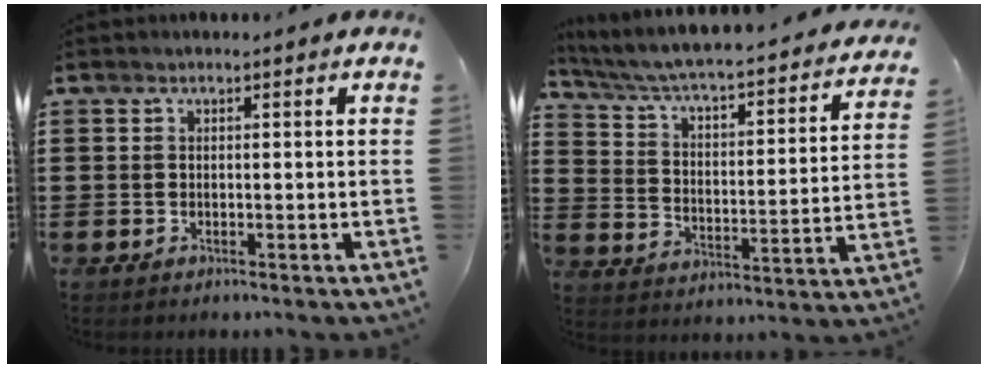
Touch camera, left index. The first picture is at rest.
{"total": 3.7, "force": [3.2, 0.0, 1.7], "torque": [-0.054, -0.041, 0.042]}